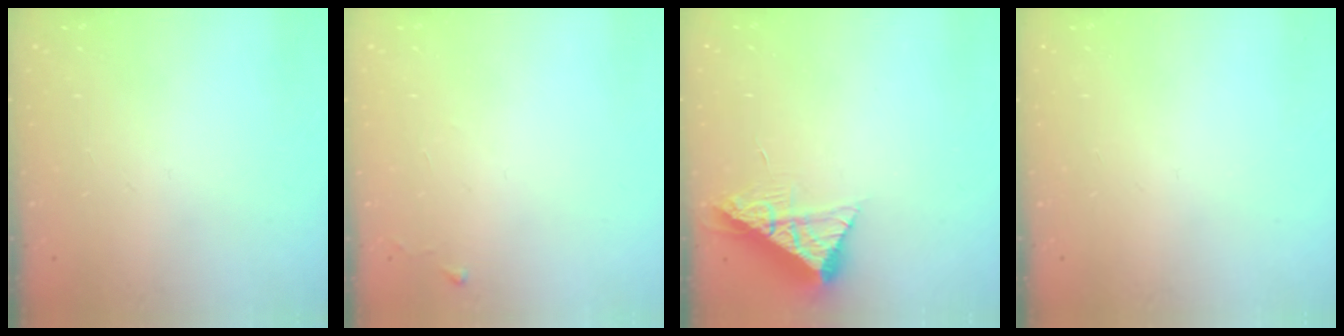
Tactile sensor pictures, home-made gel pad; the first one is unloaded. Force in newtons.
{"total": 3.3, "press": 3.3, "slide": 0.5}
{"total": 8.2, "press": 8.2, "slide": 0.3}
{"total": 0.0}